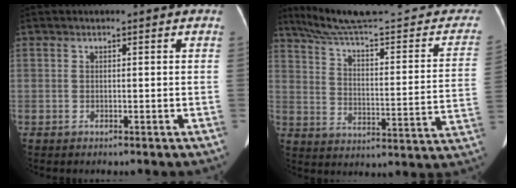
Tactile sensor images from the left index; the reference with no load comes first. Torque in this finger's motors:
{"motor_torque": [0.78, -1.36, -0.01, 0.00]}